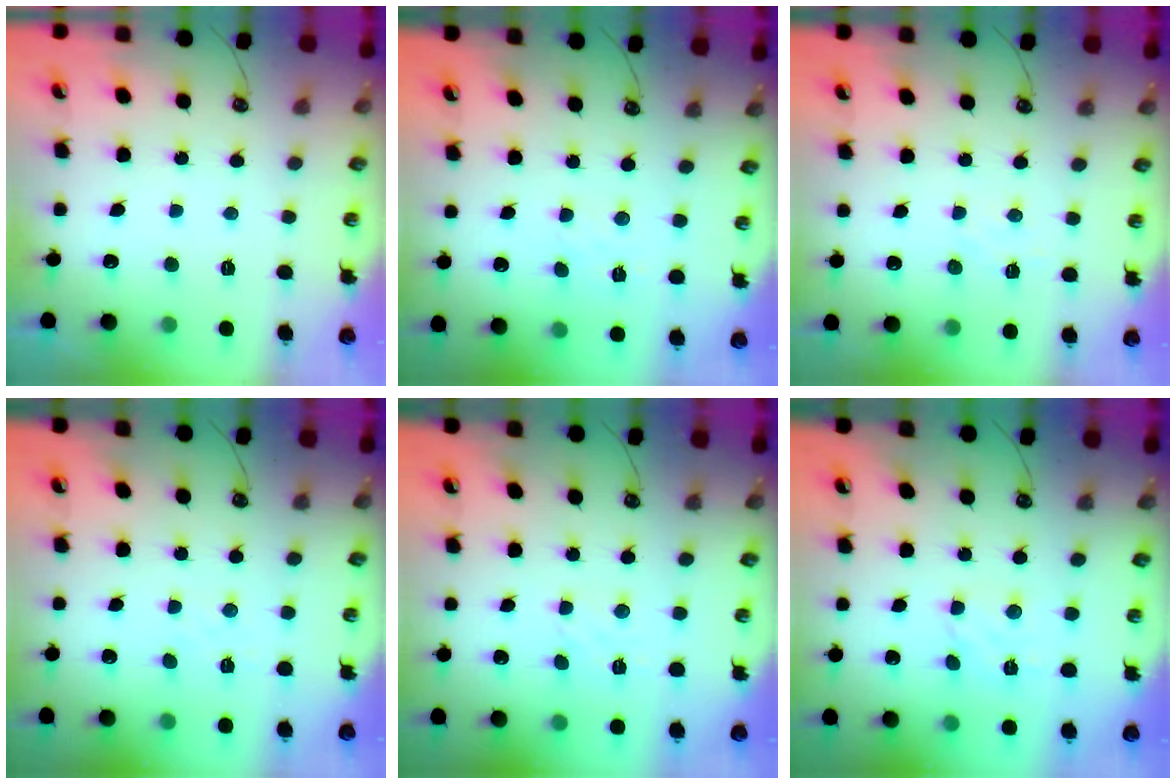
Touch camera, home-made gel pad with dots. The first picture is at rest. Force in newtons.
{"total": 2.6, "press": 2.6, "slide": 0.4}
{"total": 4.6, "press": 4.5, "slide": 0.6}
{"total": 2.5, "press": 2.5, "slide": 0.4}
{"total": 1.6, "press": 1.5, "slide": 0.5}
{"total": 3.1, "press": 3.1, "slide": 0.5}